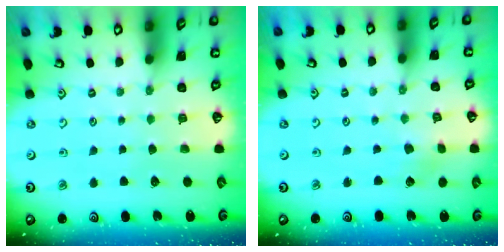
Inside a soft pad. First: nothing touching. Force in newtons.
{"total": 1.4, "press": 1.4, "slide": 0.2}